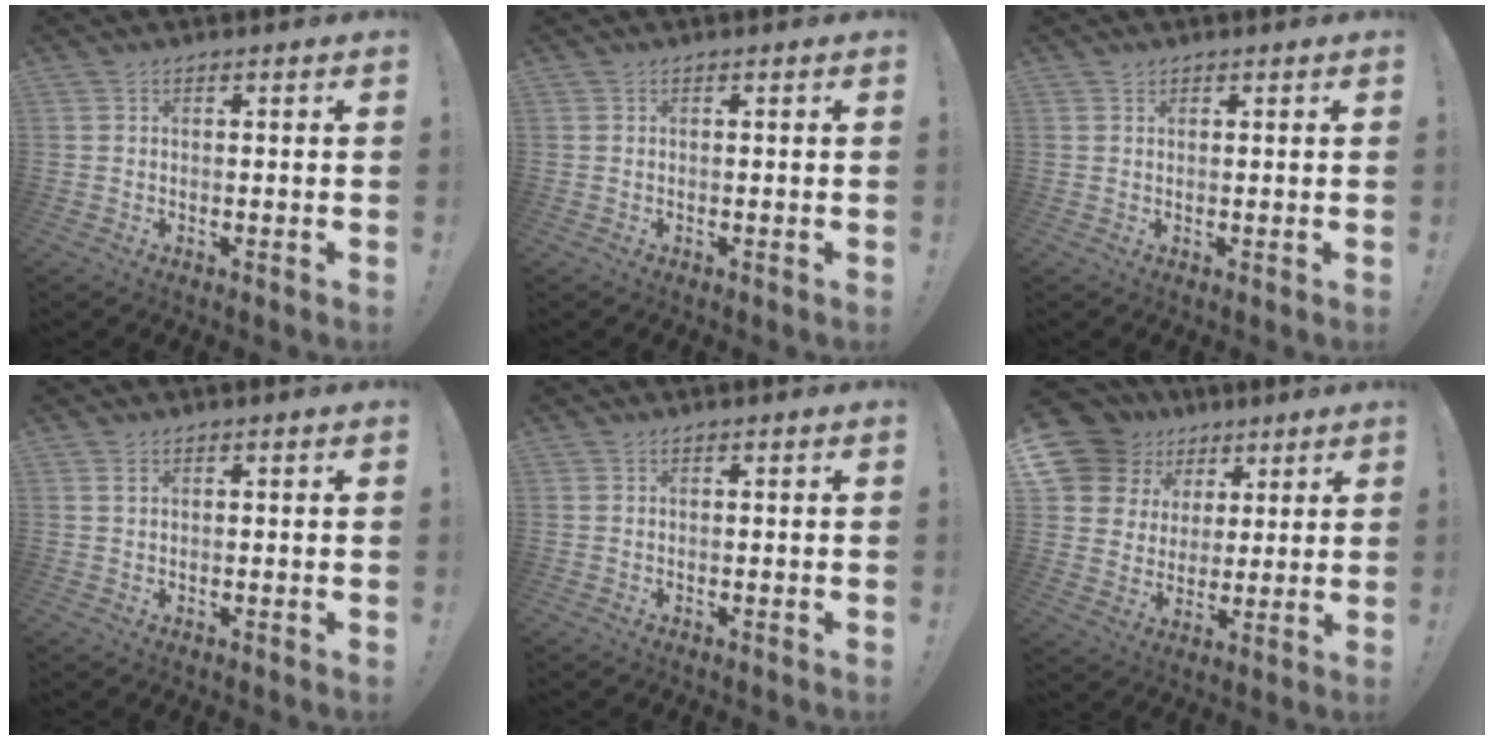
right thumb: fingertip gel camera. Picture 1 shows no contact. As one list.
[{"total": 0.0}, {"total": 0.8, "force": [0.7, 0.4, 0.1], "torque": [0.005, -0.003, 0.012]}, {"total": 1.2, "force": [0.7, 0.6, 0.6], "torque": [-0.006, 0.000, 0.012]}, {"total": 0.0}, {"total": 15.0, "force": [7.4, 12.0, 5.0], "torque": [-0.074, -0.040, 0.164]}]